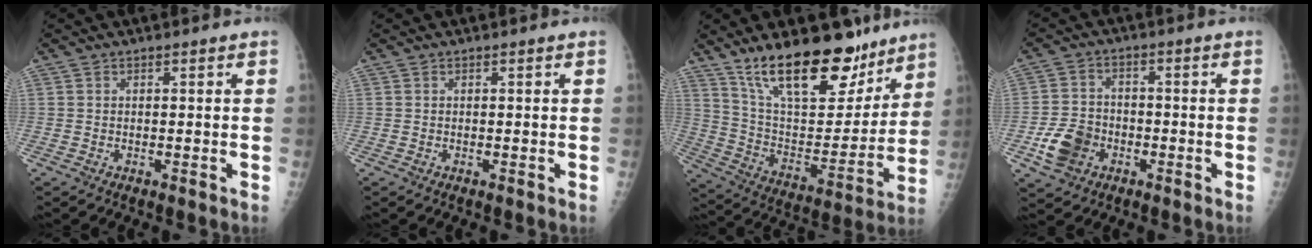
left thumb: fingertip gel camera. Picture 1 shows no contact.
{"total": 0.0}
{"total": 23.1, "force": [16.4, 9.5, 13.2], "torque": [-0.165, -0.084, 0.276]}
{"total": 8.2, "force": [-3.2, 6.4, 4.0], "torque": [-0.061, 0.016, -0.057]}